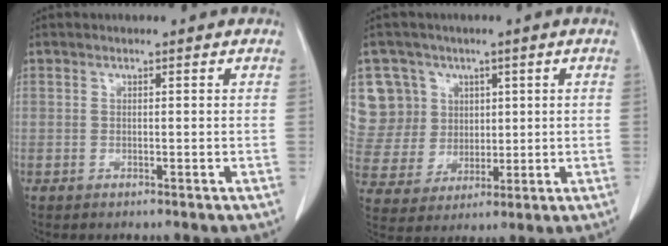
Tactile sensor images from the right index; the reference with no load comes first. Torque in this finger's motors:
{"motor_torque": [-0.17, 0.34, -0.06, -0.01]}